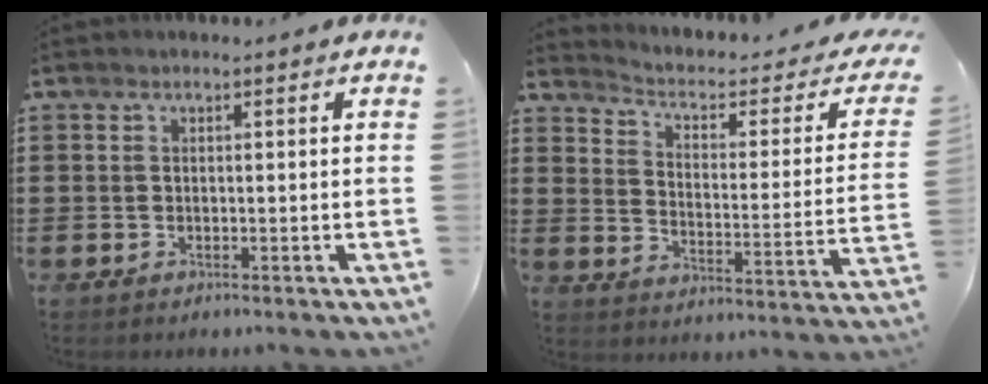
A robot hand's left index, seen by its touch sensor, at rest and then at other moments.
{"total": 2.6, "force": [1.3, 0.9, 2.1], "torque": [-0.052, -0.017, 0.012]}